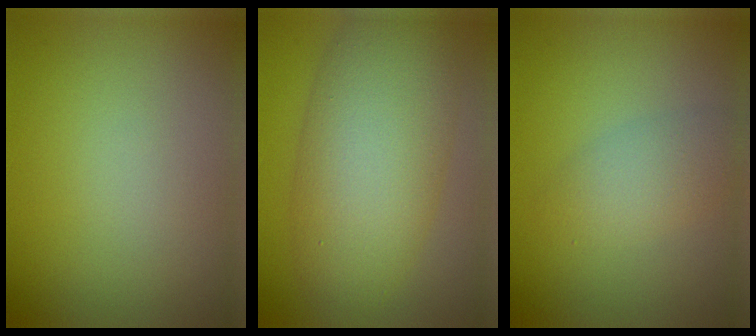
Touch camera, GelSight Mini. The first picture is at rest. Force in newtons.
{"total": 9.4, "press": 9.4, "slide": 0.5}
{"total": 2.6, "press": 2.6, "slide": 0.0}